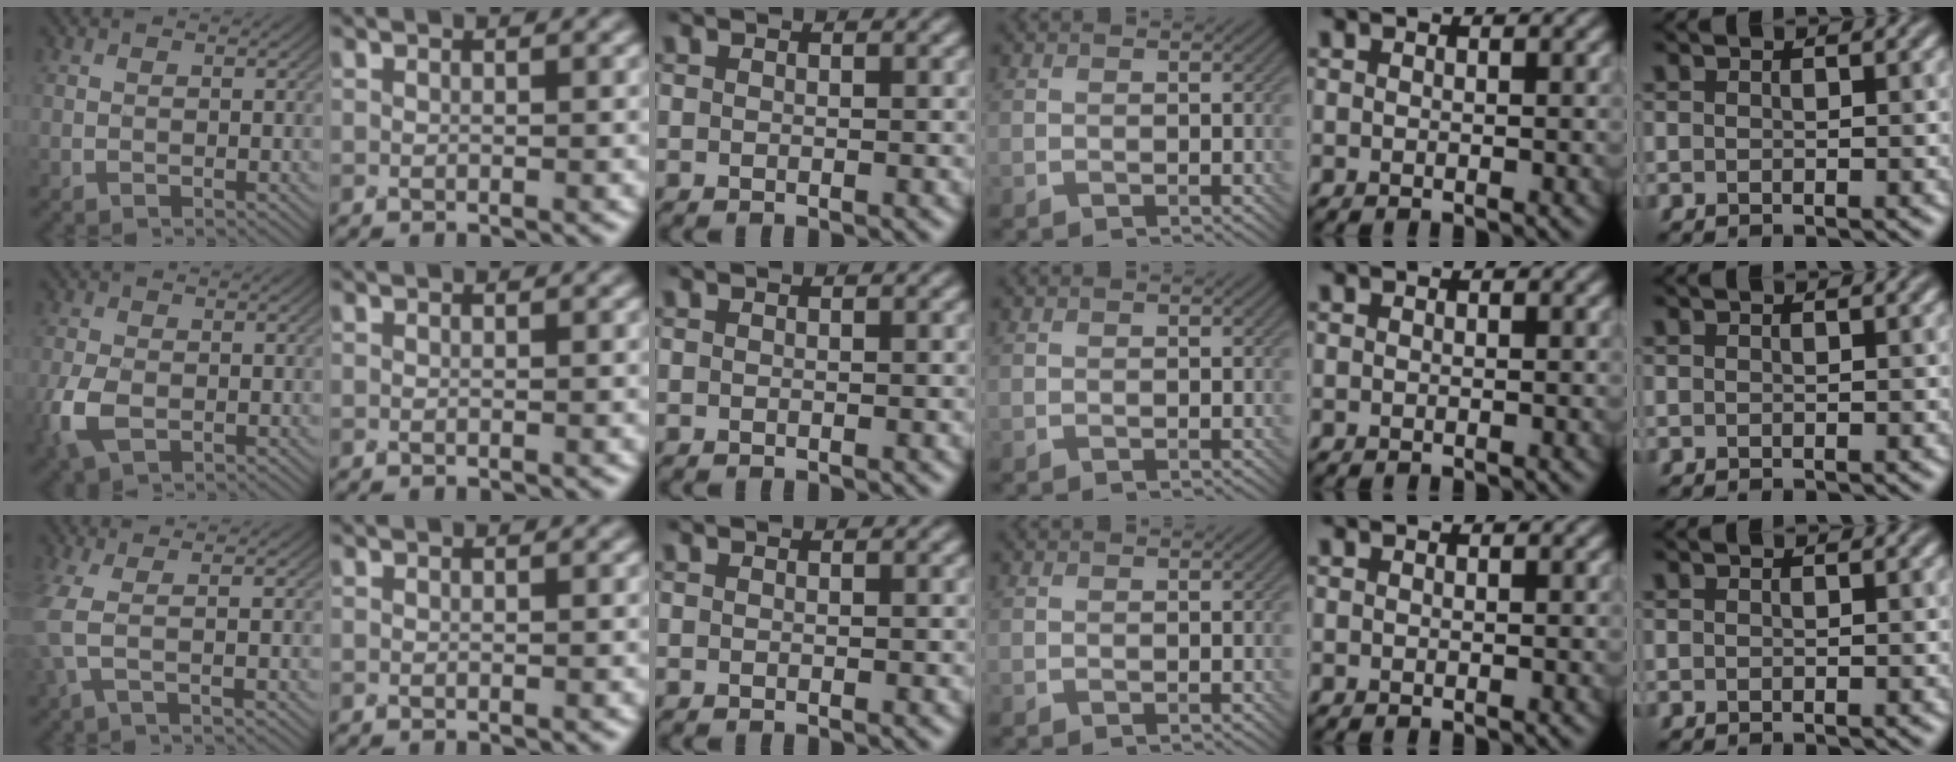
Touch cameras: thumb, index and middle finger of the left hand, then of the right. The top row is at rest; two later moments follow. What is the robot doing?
{"motion": "screw", "object": "bottle cap"}